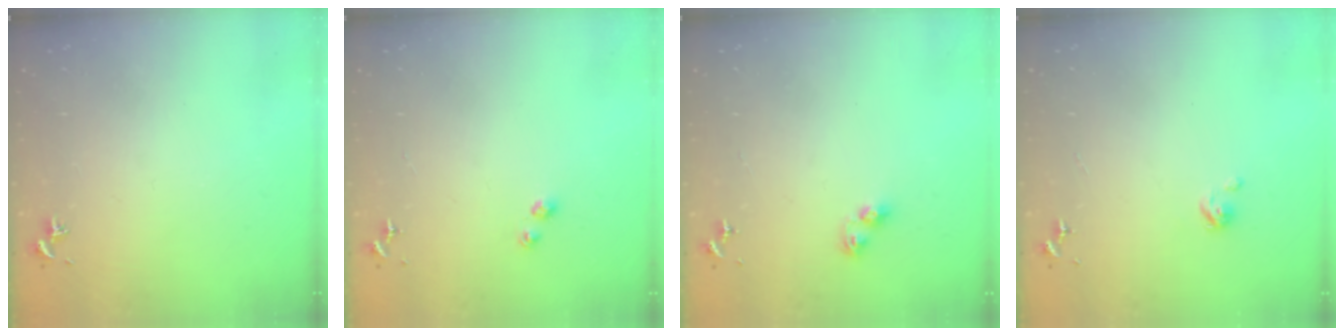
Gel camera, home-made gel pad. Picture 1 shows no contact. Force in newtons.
{"total": 2.6, "press": 2.6, "slide": 0.4}
{"total": 5.7, "press": 5.7, "slide": 0.4}
{"total": 2.9, "press": 2.9, "slide": 0.2}